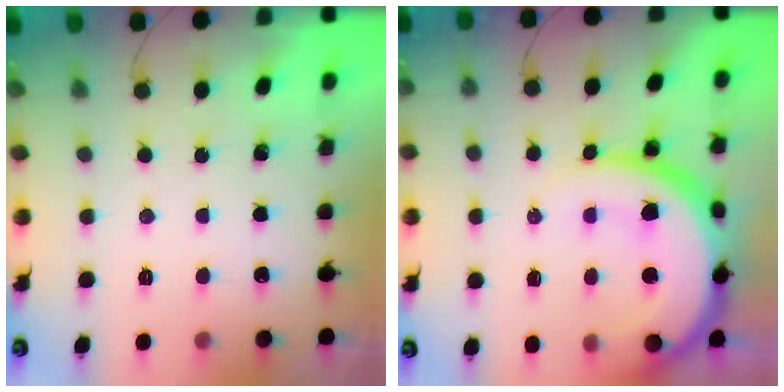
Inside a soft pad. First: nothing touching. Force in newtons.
{"total": 18.7, "press": 18.6, "slide": 1.5}